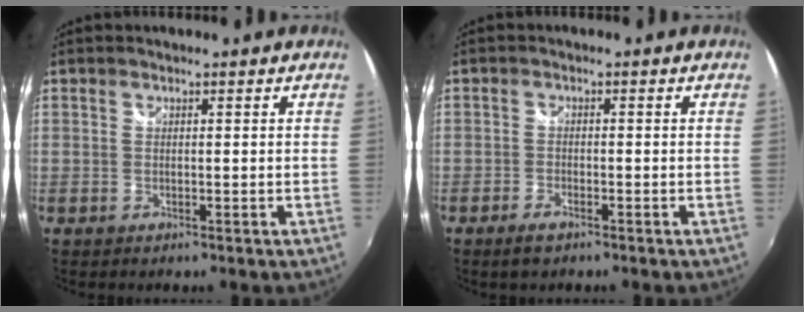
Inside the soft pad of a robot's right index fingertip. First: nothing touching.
{"total": 2.6, "force": [-2.0, 1.0, 1.4], "torque": [-0.035, -0.005, -0.039]}